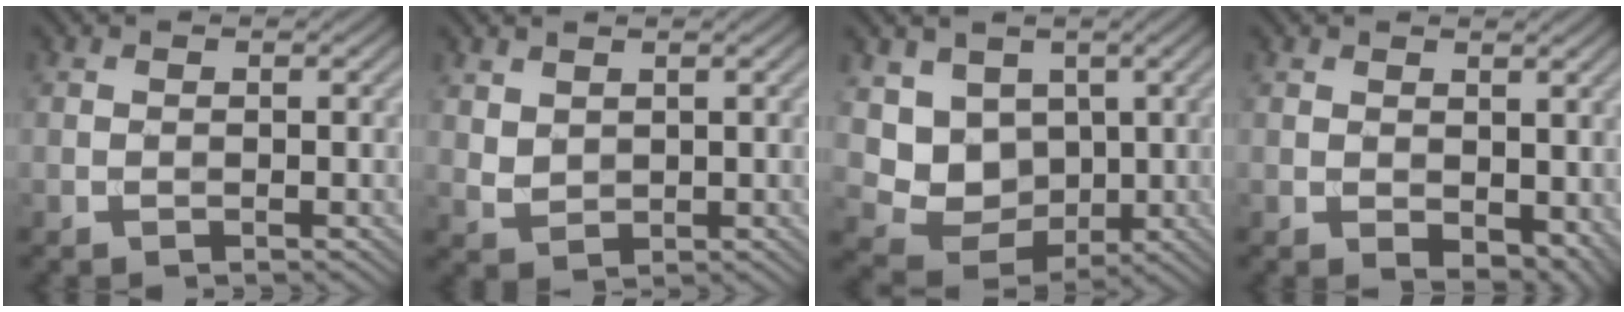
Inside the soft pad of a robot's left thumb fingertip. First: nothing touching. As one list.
[{"total": 2.4, "force": [1.5, 1.5, 1.1], "torque": [-0.030, -0.004, 0.038]}, {"total": 7.3, "force": [1.7, 6.2, 3.5], "torque": [-0.091, -0.024, 0.025]}, {"total": 4.3, "force": [0.4, 2.9, 3.2], "torque": [-0.053, -0.019, 0.017]}]